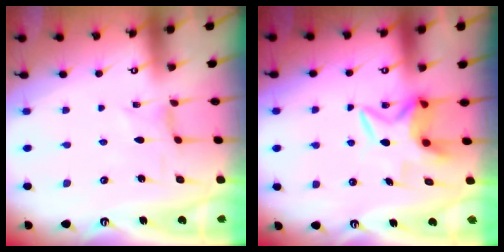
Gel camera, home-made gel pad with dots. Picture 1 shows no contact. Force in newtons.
{"total": 7.0, "press": 7.0, "slide": 0.6}